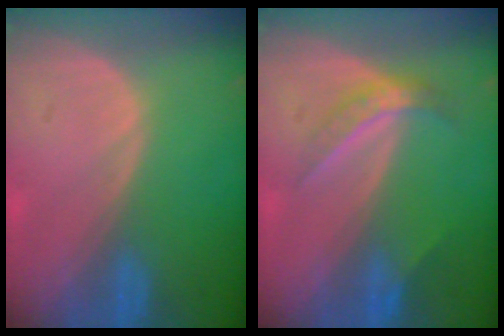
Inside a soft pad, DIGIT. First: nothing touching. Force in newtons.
{"total": 4.6, "press": 4.1, "slide": 2.1}